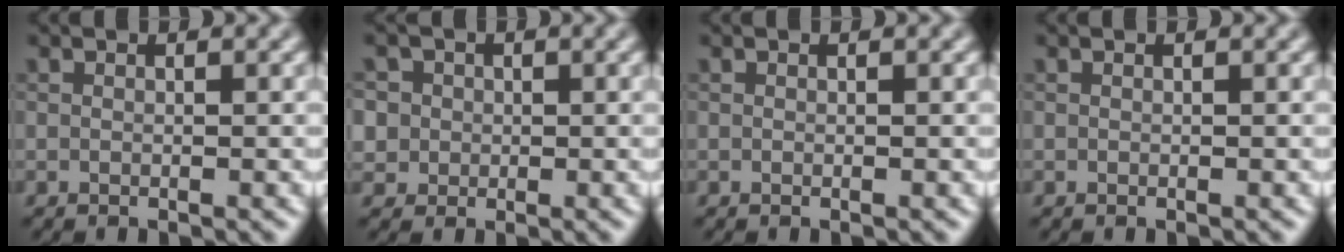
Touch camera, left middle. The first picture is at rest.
{"total": 4.6, "force": [1.3, 4.2, 1.5], "torque": [-0.022, 0.032, 0.005]}
{"total": 0.0}
{"total": 0.0}